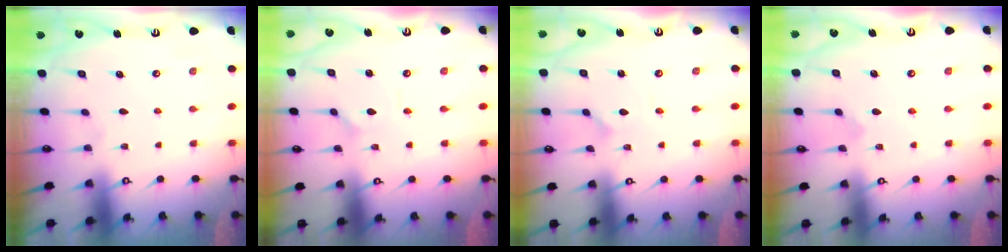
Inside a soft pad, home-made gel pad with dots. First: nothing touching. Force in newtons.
{"total": 2.2, "press": 2.2, "slide": 0.4}
{"total": 0.0}
{"total": 2.5, "press": 2.5, "slide": 0.2}